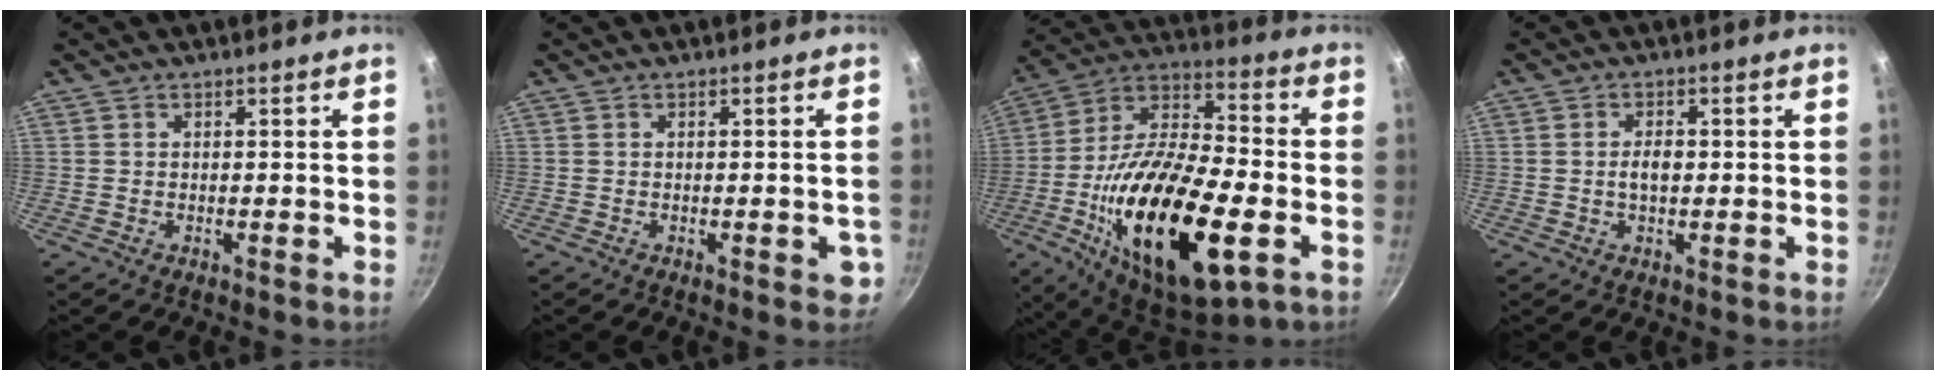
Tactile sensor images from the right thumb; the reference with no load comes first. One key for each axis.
{"total": 3.3, "fx": -1.1, "fy": 1.2, "fz": 2.9, "tx": -0.027, "ty": -0.003, "tz": -0.016}
{"total": 31.1, "fx": -8.8, "fy": 13.5, "fz": 26.6, "tx": -0.466, "ty": 0.018, "tz": -0.149}
{"total": 2.9, "fx": -0.1, "fy": 1.6, "fz": 2.4, "tx": -0.034, "ty": 0.007, "tz": -0.004}